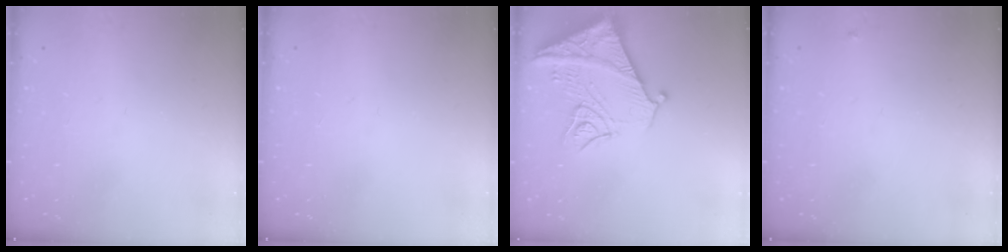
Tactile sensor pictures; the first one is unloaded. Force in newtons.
{"total": 0.0}
{"total": 15.1, "press": 15.1, "slide": 1.5}
{"total": 3.5, "press": 3.4, "slide": 0.5}